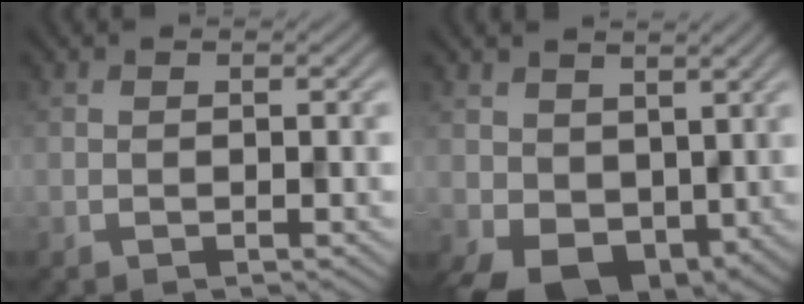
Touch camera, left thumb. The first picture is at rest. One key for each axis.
{"total": 6.7, "fx": 0.6, "fy": 5.1, "fz": 4.2, "tx": -0.095, "ty": -0.032, "tz": 0.024}